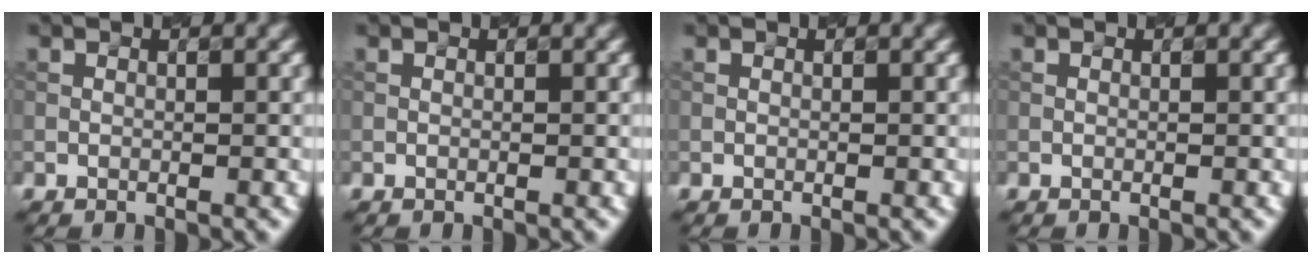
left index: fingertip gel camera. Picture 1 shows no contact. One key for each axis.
{"total": 0.0}
{"total": 0.0}
{"total": 0.0}